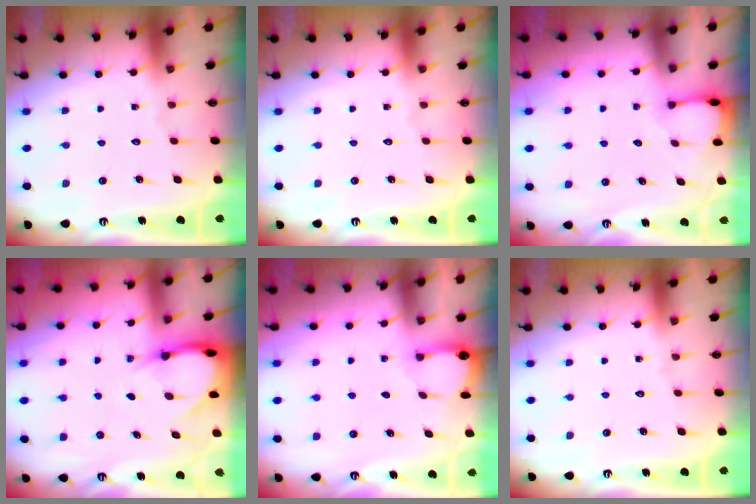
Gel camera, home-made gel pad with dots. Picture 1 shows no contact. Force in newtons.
{"total": 0.0}
{"total": 2.0, "press": 2.0, "slide": 0.3}
{"total": 3.8, "press": 3.8, "slide": 0.3}
{"total": 2.0, "press": 2.0, "slide": 0.2}
{"total": 0.0}